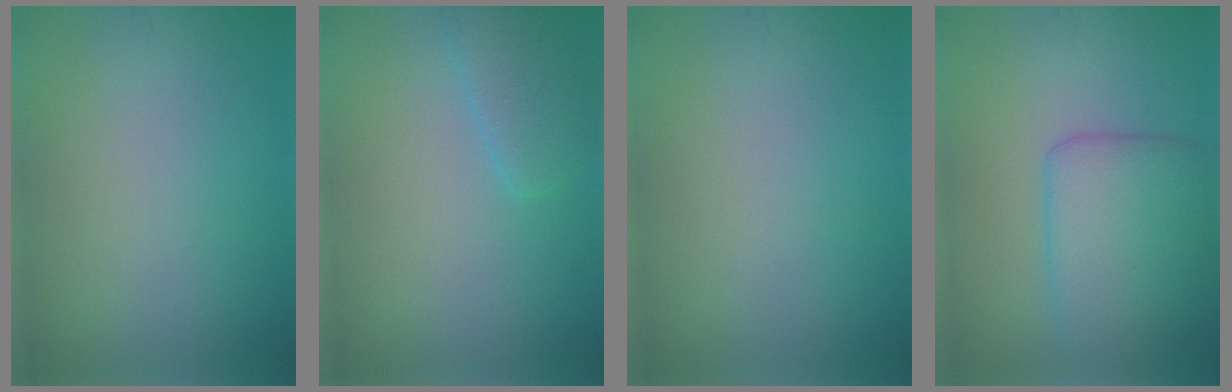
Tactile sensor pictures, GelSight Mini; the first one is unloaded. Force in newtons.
{"total": 2.3, "press": 2.3, "slide": 0.2}
{"total": 0.0}
{"total": 6.0, "press": 6.0, "slide": 0.1}